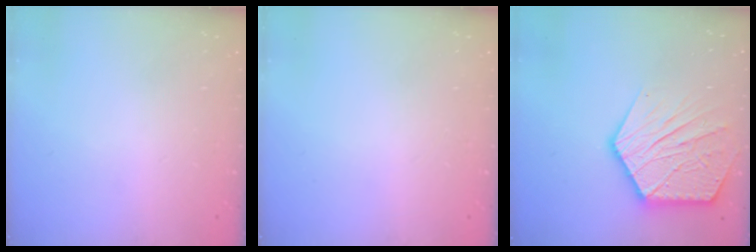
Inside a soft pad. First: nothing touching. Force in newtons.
{"total": 0.0}
{"total": 19.6, "press": 19.5, "slide": 1.5}